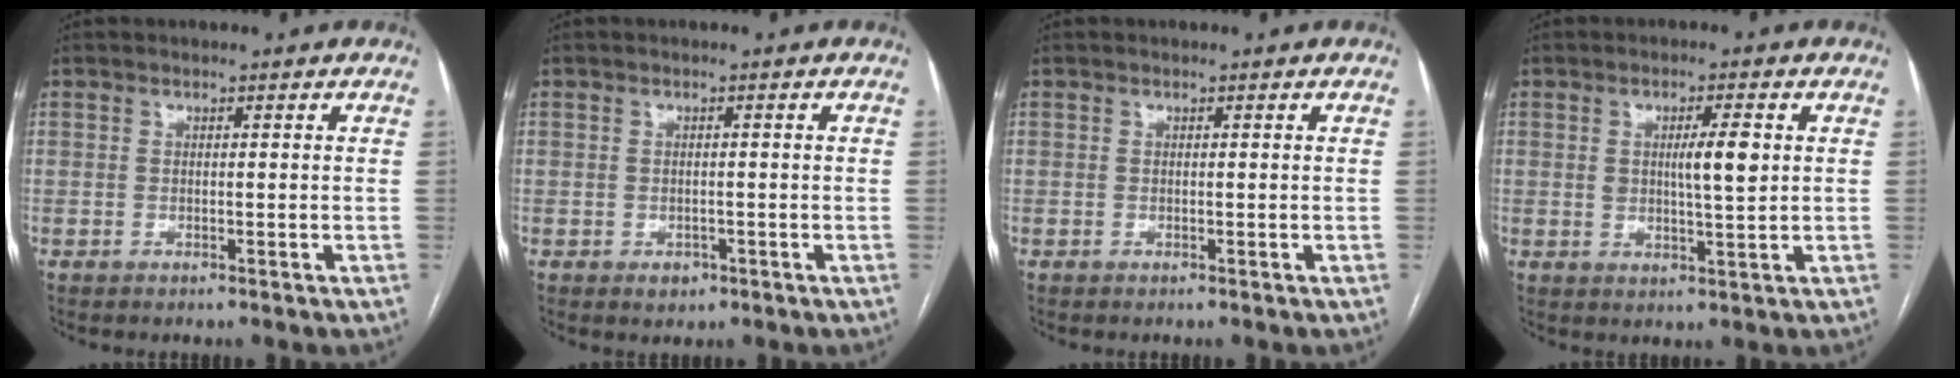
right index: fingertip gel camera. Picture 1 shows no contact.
{"total": 1.8, "force": [-0.9, 1.4, 0.7], "torque": [-0.007, 0.003, -0.006]}
{"total": 0.0}
{"total": 5.0, "force": [1.1, 0.9, 4.8], "torque": [-0.079, -0.001, 0.018]}